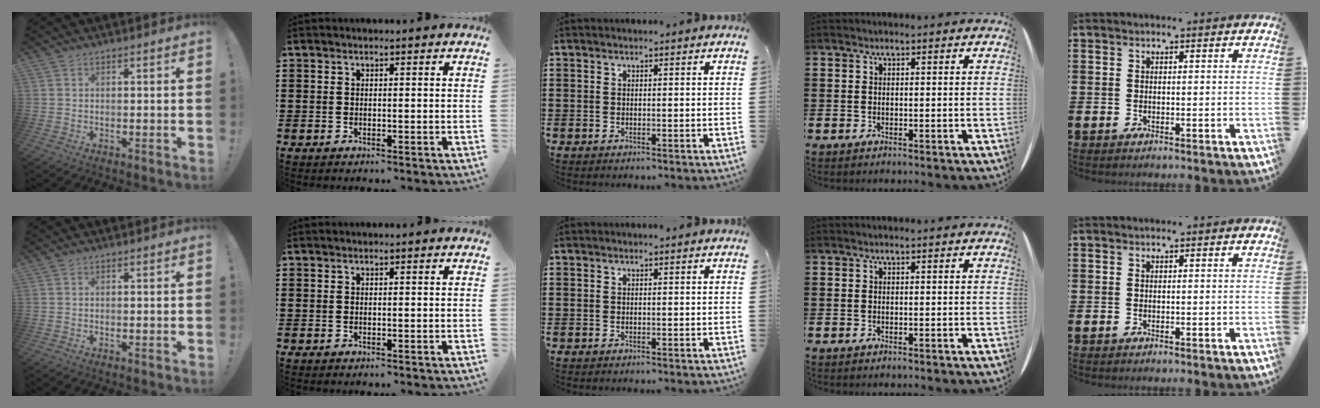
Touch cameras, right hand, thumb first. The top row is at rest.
{}